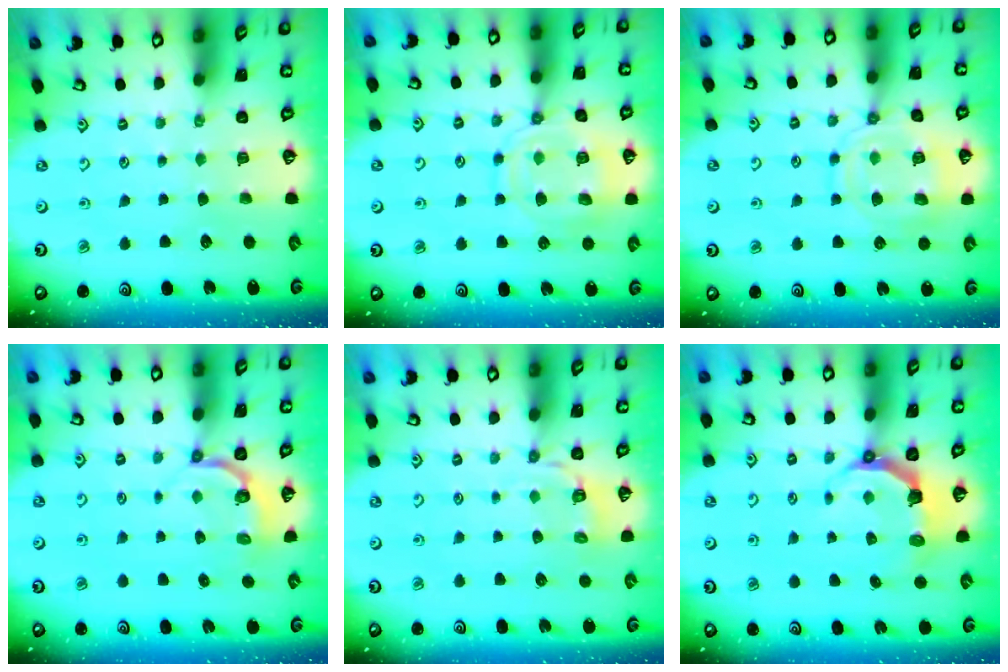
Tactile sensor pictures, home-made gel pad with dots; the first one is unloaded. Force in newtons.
{"total": 13.5, "press": 13.5, "slide": 1.2}
{"total": 13.5, "press": 13.5, "slide": 1.2}
{"total": 3.4, "press": 2.3, "slide": 2.5}
{"total": 4.0, "press": 3.6, "slide": 1.7}
{"total": 5.3, "press": 3.5, "slide": 4.0}